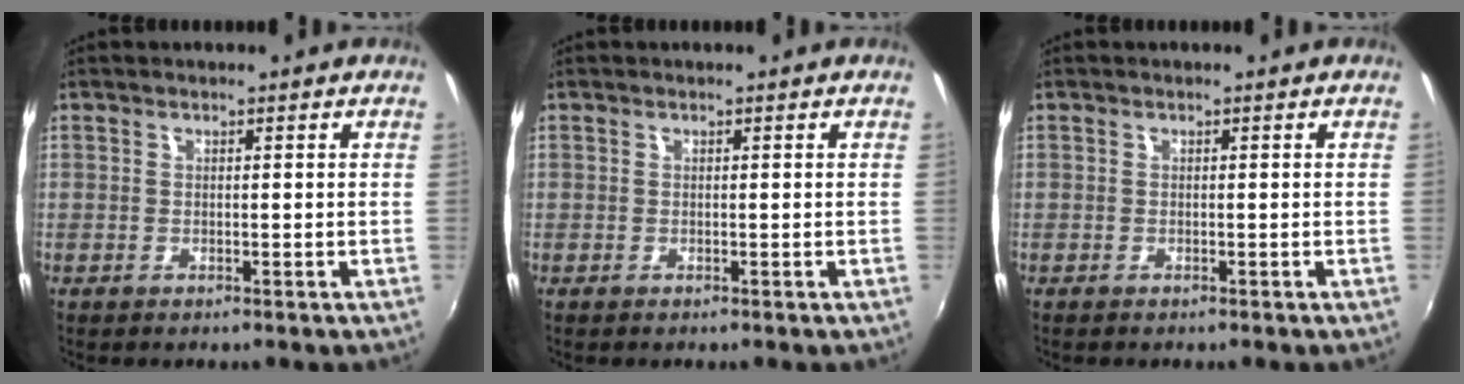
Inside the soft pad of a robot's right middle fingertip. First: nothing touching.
{"total": 0.0}
{"total": 0.0}